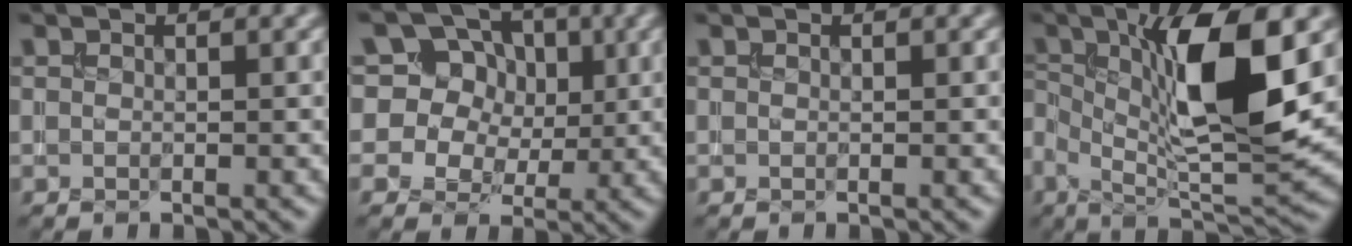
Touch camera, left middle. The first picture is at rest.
{"total": 10.6, "force": [5.2, 8.3, 4.0], "torque": [-0.098, 0.020, 0.080]}
{"total": 0.0}
{"total": 10.5, "force": [1.6, 2.6, 10.1], "torque": [-0.172, -0.005, 0.031]}